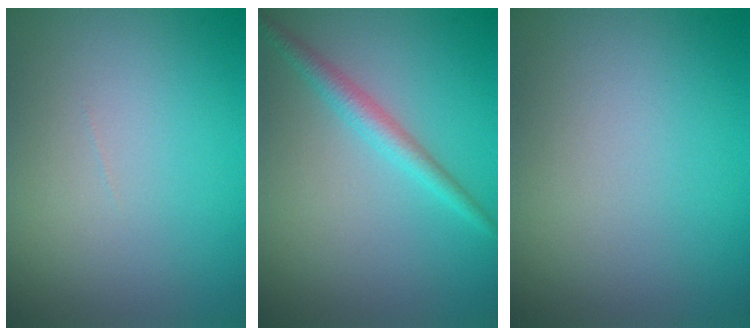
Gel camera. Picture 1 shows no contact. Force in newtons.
{"total": 2.1, "press": 2.1, "slide": 0.1}
{"total": 0.0}